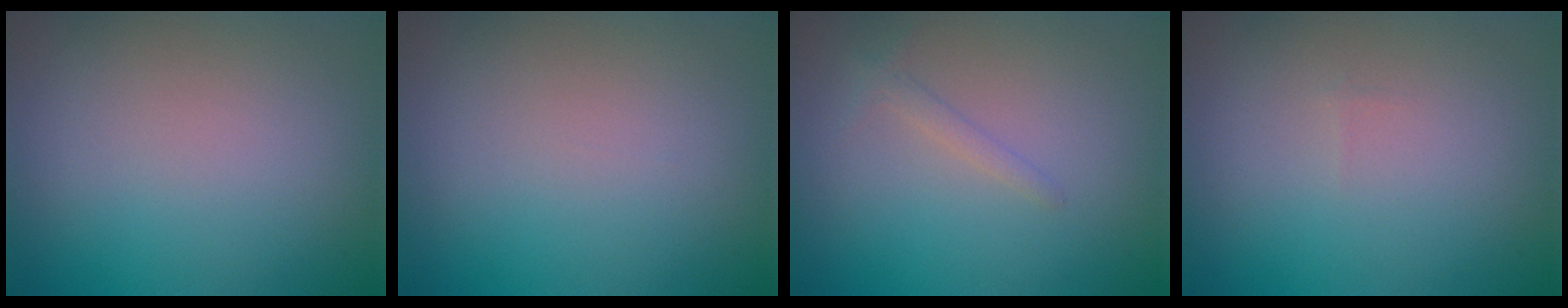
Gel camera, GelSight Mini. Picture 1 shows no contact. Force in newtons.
{"total": 0.0}
{"total": 1.1, "press": 1.1, "slide": 0.1}
{"total": 0.0}